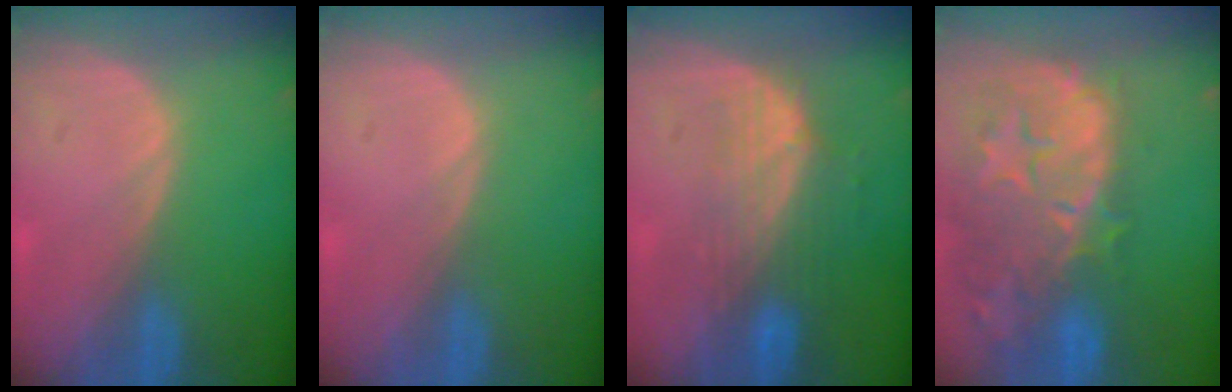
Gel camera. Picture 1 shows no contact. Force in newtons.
{"total": 0.5, "press": 0.1, "slide": 0.5}
{"total": 7.6, "press": 6.8, "slide": 3.3}
{"total": 14.6, "press": 11.7, "slide": 8.7}